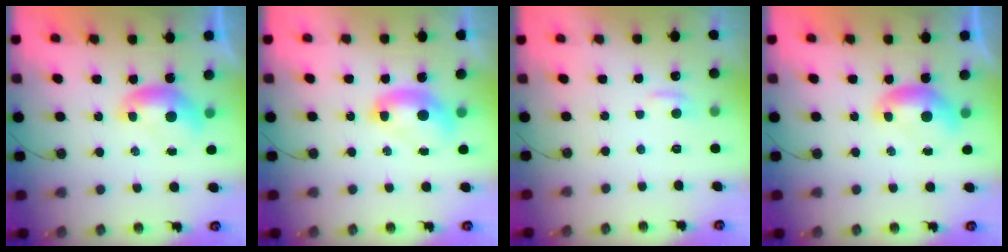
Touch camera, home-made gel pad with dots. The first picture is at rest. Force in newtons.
{"total": 2.5, "press": 2.5, "slide": 0.1}
{"total": 1.0, "press": 0.7, "slide": 0.7}
{"total": 0.0}